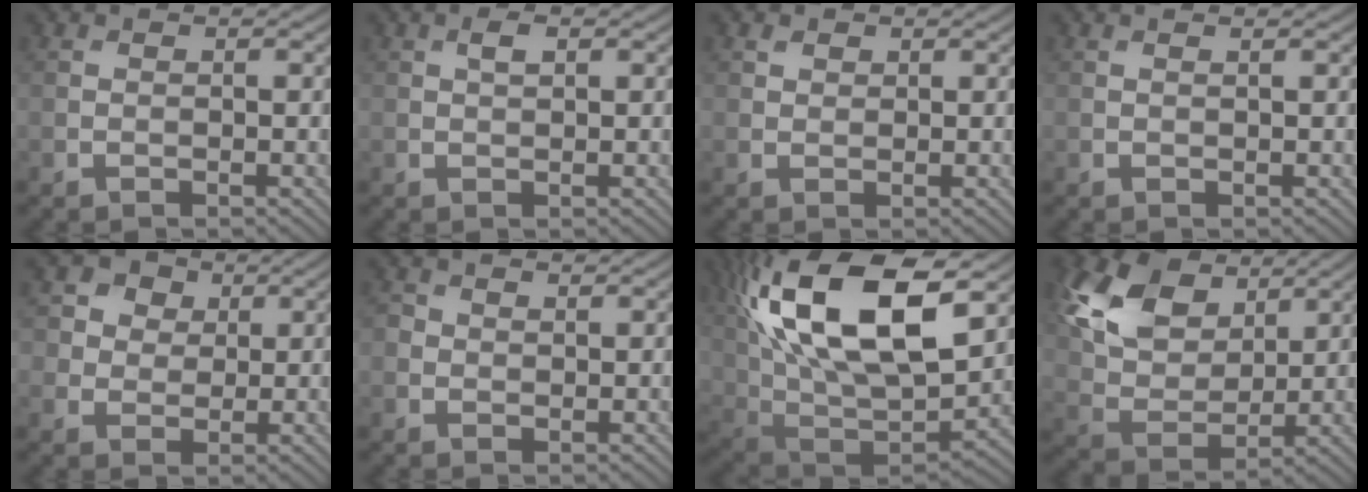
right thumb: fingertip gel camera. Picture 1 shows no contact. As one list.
[{"total": 1.5, "force": [0.7, 0.7, 1.2], "torque": [-0.026, 0.001, 0.012]}, {"total": 1.3, "force": [0.8, 1.0, 0.4], "torque": [-0.010, -0.001, 0.015]}, {"total": 0.6, "force": [0.5, 0.0, 0.3], "torque": [-0.009, 0.002, 0.007]}, {"total": 5.9, "force": [2.5, 4.9, 2.1], "torque": [-0.079, 0.001, 0.045]}, {"total": 1.4, "force": [0.6, 1.2, 0.7], "torque": [-0.017, 0.001, 0.010]}, {"total": 21.0, "force": [8.7, 10.1, 16.2], "torque": [-0.342, 0.035, 0.149]}, {"total": 12.1, "force": [6.0, 7.5, 7.3], "torque": [-0.186, 0.015, 0.113]}]